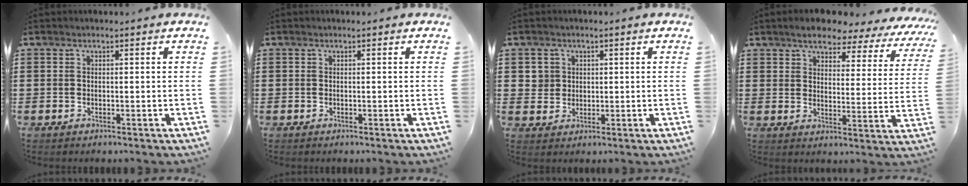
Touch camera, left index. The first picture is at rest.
{"total": 0.0}
{"total": 3.0, "force": [1.0, 2.8, 0.1], "torque": [-0.017, 0.012, 0.017]}
{"total": 5.5, "force": [5.0, 1.3, 1.9], "torque": [-0.054, -0.026, 0.081]}